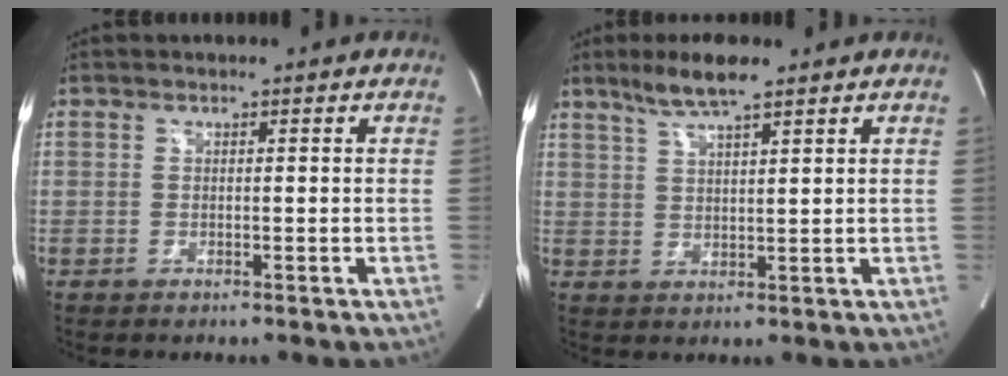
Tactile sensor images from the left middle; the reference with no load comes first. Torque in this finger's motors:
{"motor_torque": [0.46, -0.35, -0.02, 0.03]}